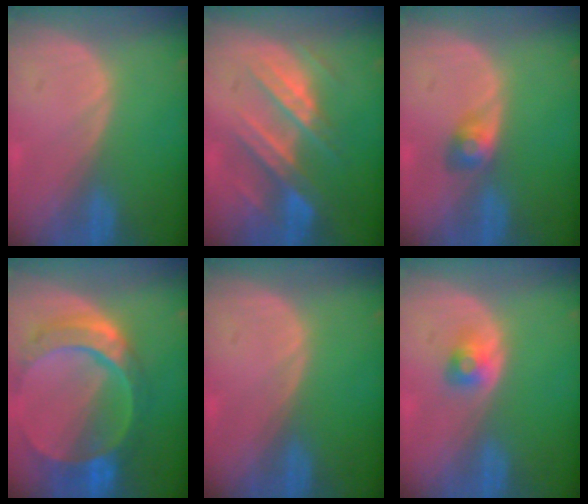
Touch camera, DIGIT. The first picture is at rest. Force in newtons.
{"total": 8.9, "press": 7.8, "slide": 4.4}
{"total": 2.9, "press": 2.6, "slide": 1.1}
{"total": 10.9, "press": 9.2, "slide": 5.8}
{"total": 0.0}
{"total": 2.6, "press": 2.4, "slide": 1.0}